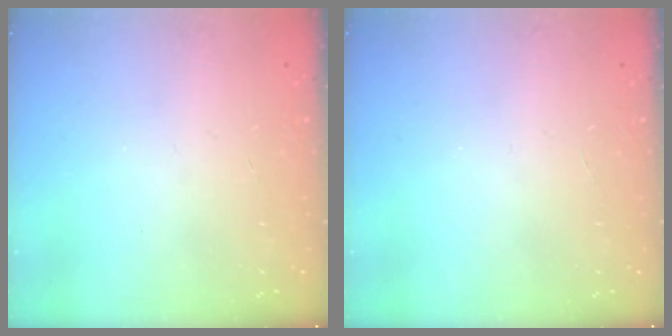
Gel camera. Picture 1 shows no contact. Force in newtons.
{"total": 0.0}